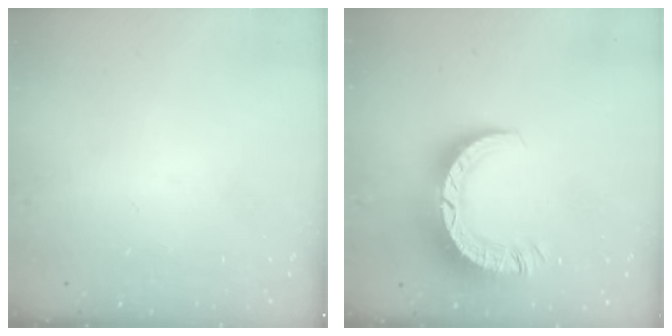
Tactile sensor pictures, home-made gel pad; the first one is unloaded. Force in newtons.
{"total": 10.0, "press": 10.0, "slide": 1.1}